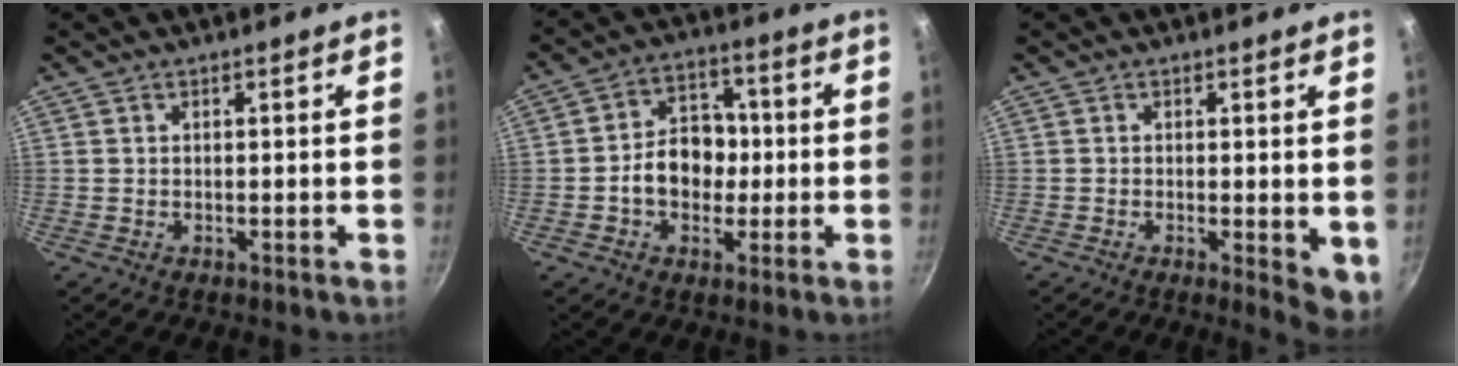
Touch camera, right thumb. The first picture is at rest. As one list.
[{"total": 10.0, "force": [-1.1, 7.8, 6.2], "torque": [-0.058, 0.023, -0.027]}, {"total": 5.2, "force": [-0.8, 1.7, 4.8], "torque": [-0.054, -0.009, -0.008]}]